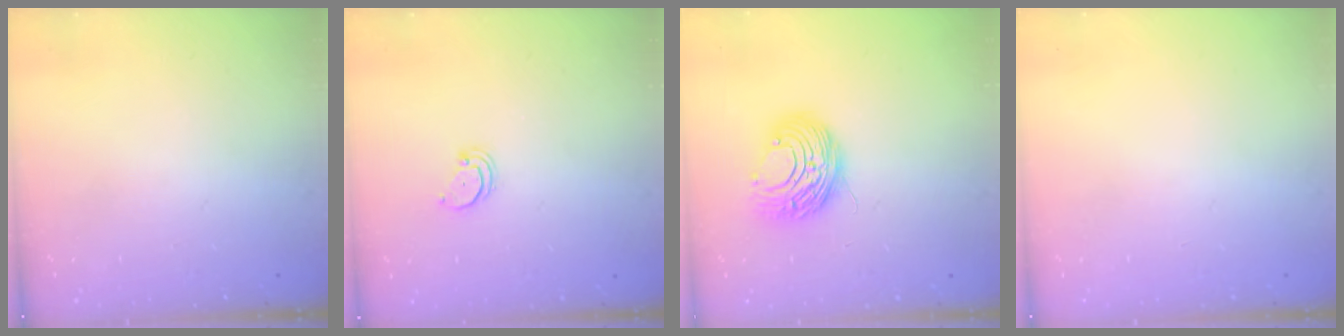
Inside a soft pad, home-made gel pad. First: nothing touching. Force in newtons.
{"total": 2.0, "press": 2.0, "slide": 0.2}
{"total": 10.0, "press": 10.0, "slide": 0.9}
{"total": 0.0}